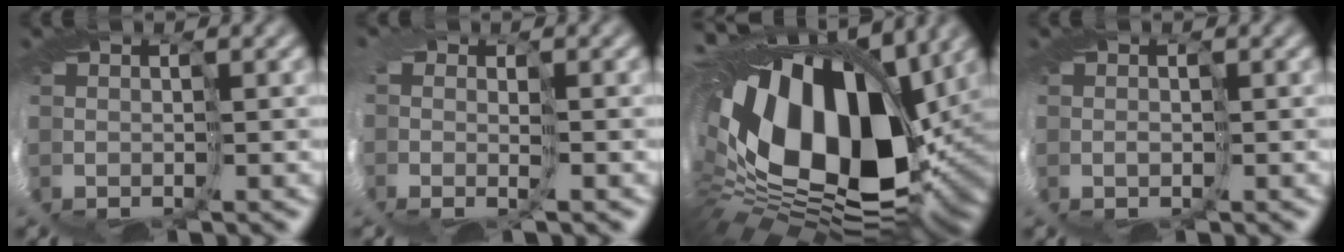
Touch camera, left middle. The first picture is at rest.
{"total": 2.7, "force": [-0.6, 1.6, 2.1], "torque": [-0.050, -0.006, -0.010]}
{"total": 16.3, "force": [3.3, 10.4, 12.1], "torque": [-0.232, -0.014, 0.064]}
{"total": 0.6, "force": [-0.3, -0.4, -0.3], "torque": [0.005, -0.001, 0.000]}